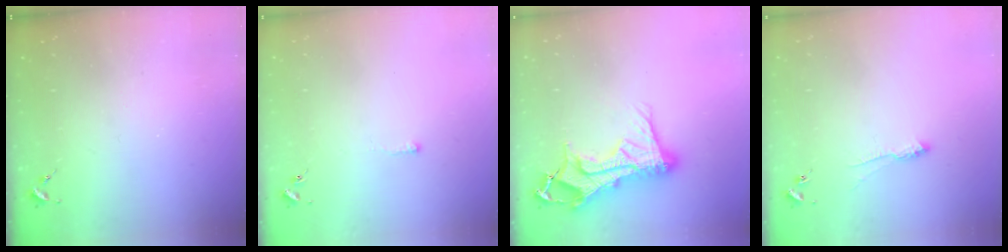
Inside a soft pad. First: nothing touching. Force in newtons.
{"total": 2.6, "press": 2.6, "slide": 0.4}
{"total": 19.3, "press": 19.2, "slide": 1.9}
{"total": 5.7, "press": 5.7, "slide": 0.8}